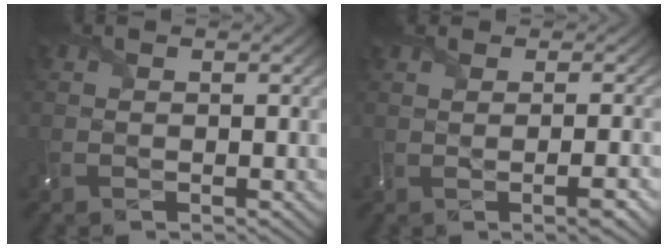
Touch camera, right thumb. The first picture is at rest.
{"total": 3.1, "force": [0.7, 0.9, 2.9], "torque": [-0.030, 0.016, -0.011]}